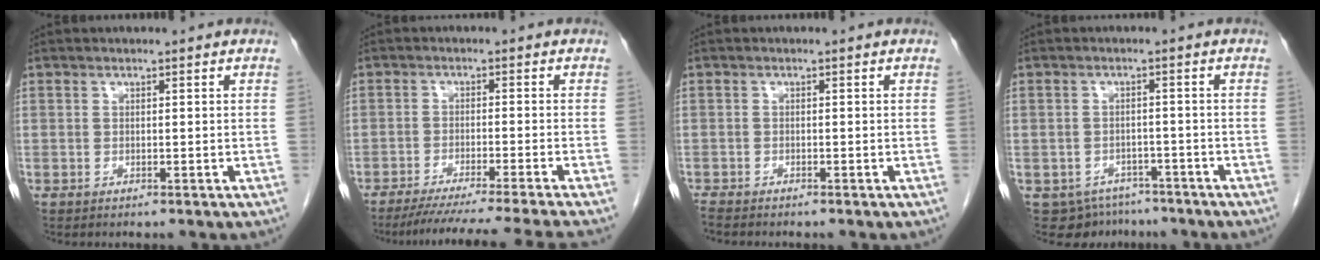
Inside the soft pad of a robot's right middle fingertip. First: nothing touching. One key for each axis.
{"total": 15.1, "fx": -13.3, "fy": -2.5, "fz": 6.7, "tx": -0.089, "ty": -0.043, "tz": -0.199}
{"total": 2.4, "fx": -2.2, "fy": 0.1, "fz": 1.0, "tx": -0.019, "ty": -0.008, "tz": -0.035}
{"total": 6.3, "fx": -5.0, "fy": 3.8, "fz": 0.4, "tx": 0.005, "ty": 0.011, "tz": -0.064}